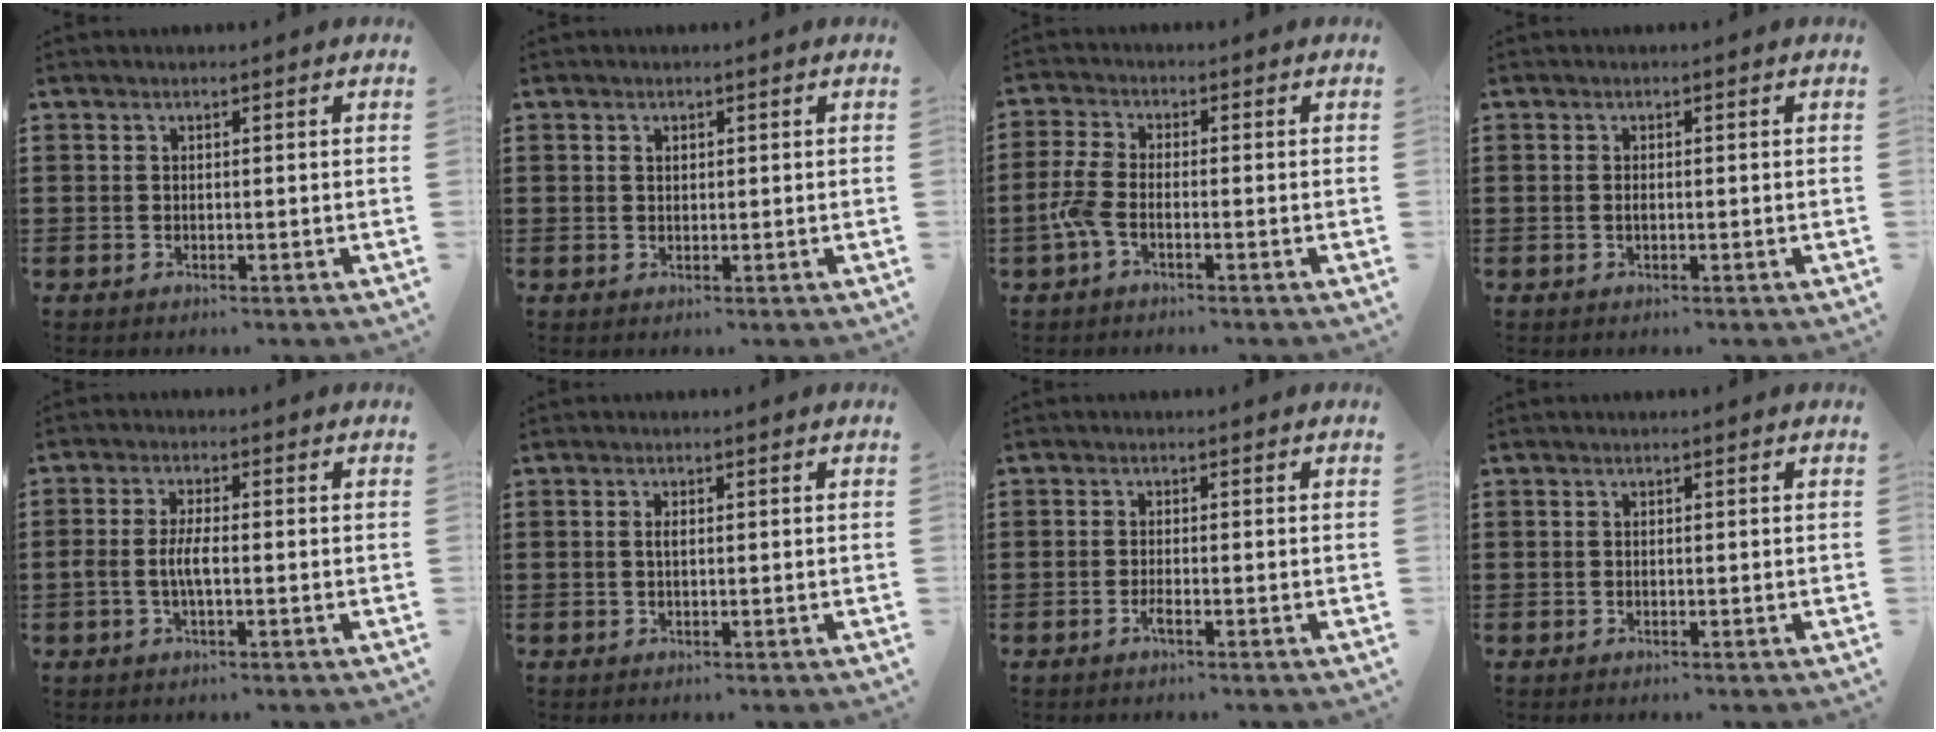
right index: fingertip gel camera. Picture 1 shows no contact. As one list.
[{"total": 0.7, "force": [0.5, 0.4, 0.4], "torque": [-0.007, 0.004, 0.012]}, {"total": 4.1, "force": [-1.9, 1.3, 3.4], "torque": [-0.094, -0.009, -0.042]}, {"total": 0.6, "force": [-0.1, 0.2, 0.5], "torque": [-0.013, -0.002, -0.001]}, {"total": 3.6, "force": [-0.8, 1.0, 3.3], "torque": [-0.082, -0.005, -0.023]}, {"total": 1.0, "force": [0.2, 0.2, 0.9], "torque": [-0.017, 0.001, 0.005]}, {"total": 1.7, "force": [-1.0, 0.1, 1.3], "torque": [-0.032, -0.007, -0.019]}, {"total": 0.0}]